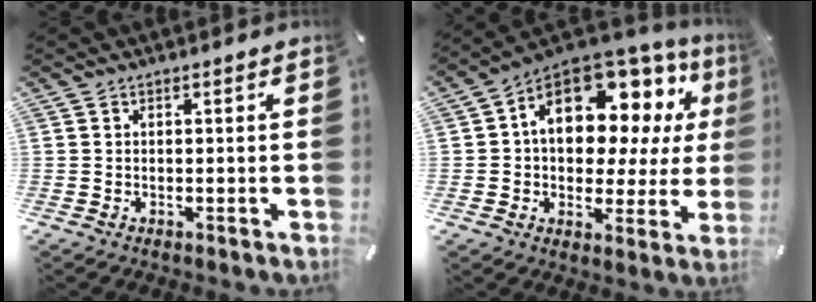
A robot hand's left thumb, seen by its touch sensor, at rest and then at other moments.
{"total": 15.7, "force": [5.6, 10.2, 10.6], "torque": [-0.173, -0.035, 0.097]}